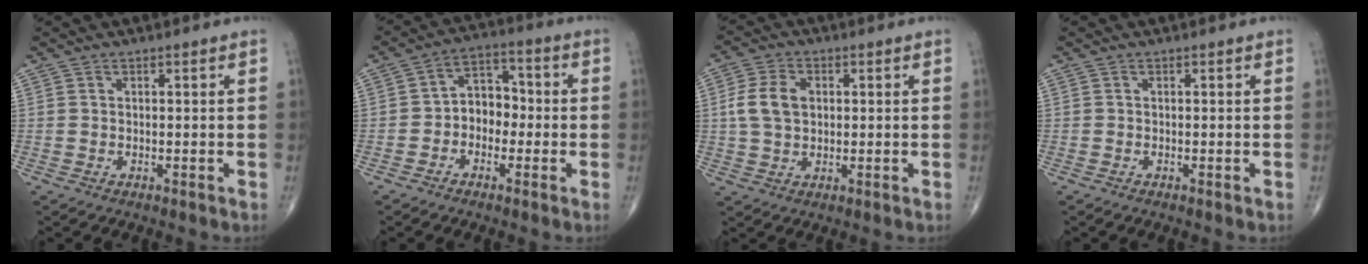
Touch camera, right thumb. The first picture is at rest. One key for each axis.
{"total": 7.3, "fx": -1.2, "fy": 5.6, "fz": 4.5, "tx": -0.038, "ty": 0.034, "tz": -0.036}
{"total": 7.7, "fx": 0.9, "fy": 5.3, "fz": 5.6, "tx": -0.109, "ty": 0.010, "tz": 0.014}
{"total": 0.0}